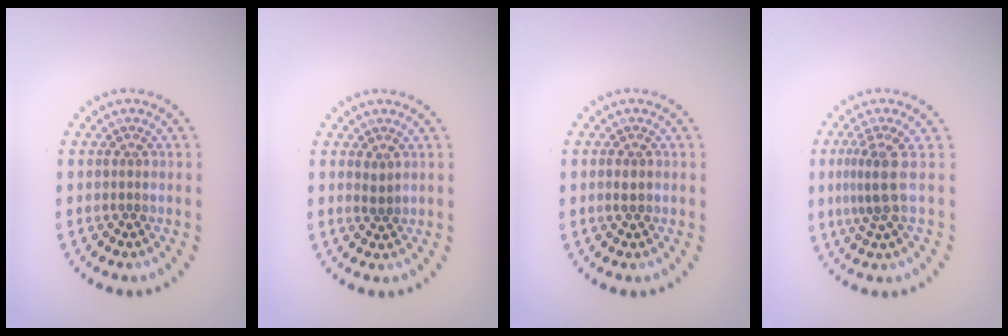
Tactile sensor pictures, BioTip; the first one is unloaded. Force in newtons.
{"total": 0.8, "press": 0.7, "slide": 0.3}
{"total": 1.0, "press": 1.0, "slide": 0.2}
{"total": 2.8, "press": 1.9, "slide": 2.0}